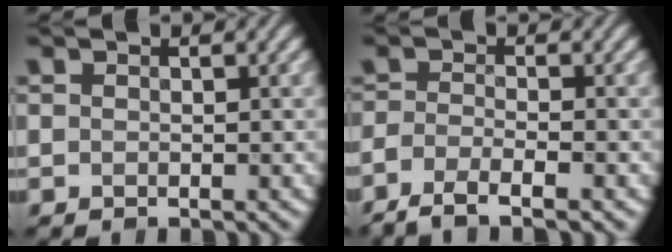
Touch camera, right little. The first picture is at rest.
{"total": 3.8, "force": [-2.8, 0.6, 2.5], "torque": [-0.046, -0.005, -0.055]}